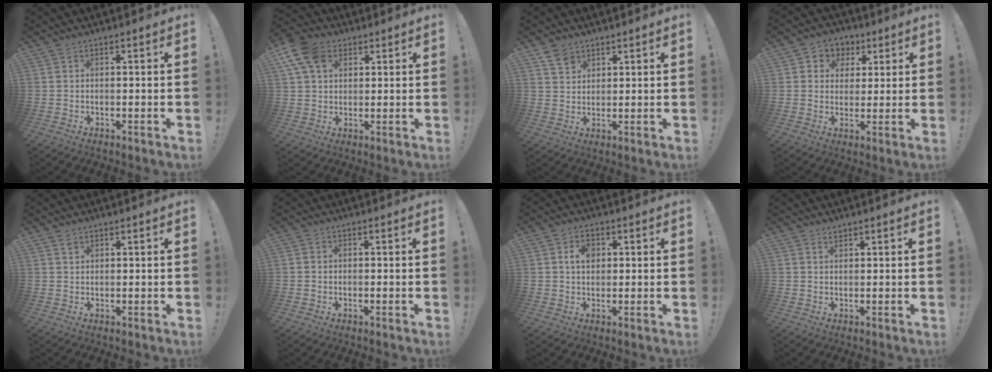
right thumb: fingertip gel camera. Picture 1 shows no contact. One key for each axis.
{"total": 12.1, "fx": 5.2, "fy": 8.4, "fz": 6.9, "tx": -0.134, "ty": -0.009, "tz": 0.102}
{"total": 4.5, "fx": 3.4, "fy": 2.7, "fz": 1.2, "tx": -0.020, "ty": -0.014, "tz": 0.064}
{"total": 6.4, "fx": 1.3, "fy": 6.1, "fz": 1.2, "tx": -0.006, "ty": -0.008, "tz": 0.027}
{"total": 1.2, "fx": 0.8, "fy": 0.7, "fz": 0.4, "tx": 0.005, "ty": -0.005, "tz": 0.013}
{"total": 1.0, "fx": -0.7, "fy": 0.6, "fz": 0.2, "tx": -0.010, "ty": 0.005, "tz": -0.012}
{"total": 4.6, "fx": 1.0, "fy": 3.1, "fz": 3.2, "tx": -0.049, "ty": 0.003, "tz": 0.014}
{"total": 0.9, "fx": 0.8, "fy": 0.2, "fz": 0.1, "tx": 0.005, "ty": -0.005, "tz": 0.015}